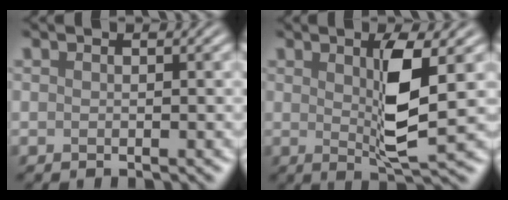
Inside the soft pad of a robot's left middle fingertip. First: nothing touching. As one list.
[{"total": 5.0, "force": [0.9, 1.0, 4.9], "torque": [-0.089, -0.009, 0.018]}]